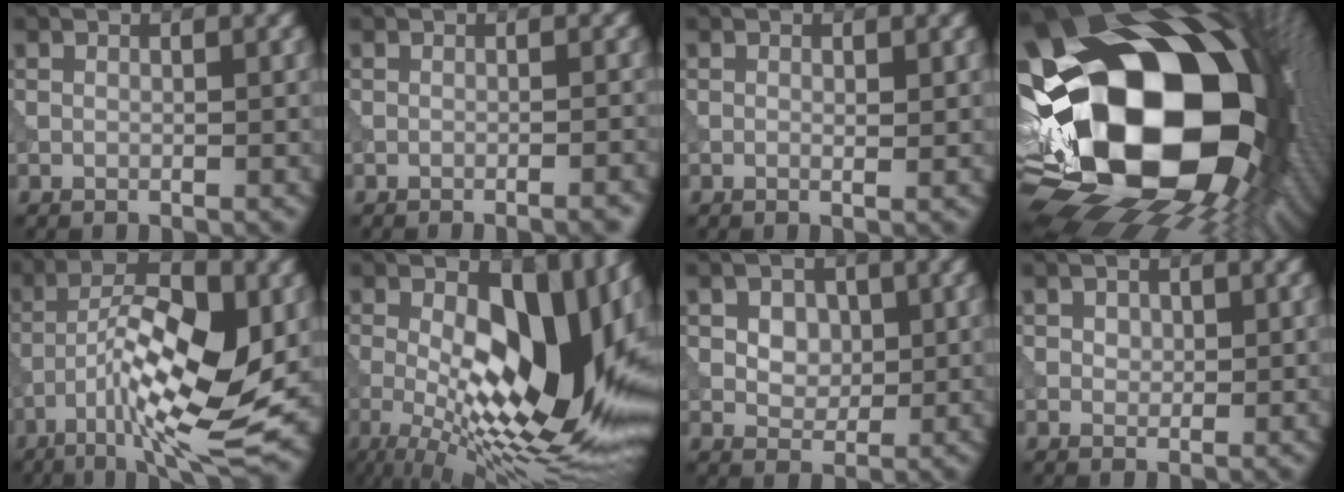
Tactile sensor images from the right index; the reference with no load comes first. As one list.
[{"total": 1.4, "force": [-0.7, 0.1, 1.2], "torque": [-0.005, -0.005, -0.011]}, {"total": 0.6, "force": [0.0, 0.2, 0.5], "torque": [-0.008, -0.006, 0.002]}, {"total": 22.6, "force": [-1.6, 15.9, 15.9], "torque": [-0.291, -0.034, -0.018]}, {"total": 13.1, "force": [-4.6, 4.1, 11.6], "torque": [-0.191, 0.004, -0.075]}, {"total": 16.5, "force": [-1.5, 7.4, 14.7], "torque": [-0.204, 0.003, -0.028]}, {"total": 4.2, "force": [1.4, 3.0, 2.5], "torque": [-0.048, 0.005, 0.022]}, {"total": 1.1, "force": [0.5, 0.9, 0.5], "torque": [-0.012, -0.001, 0.008]}]